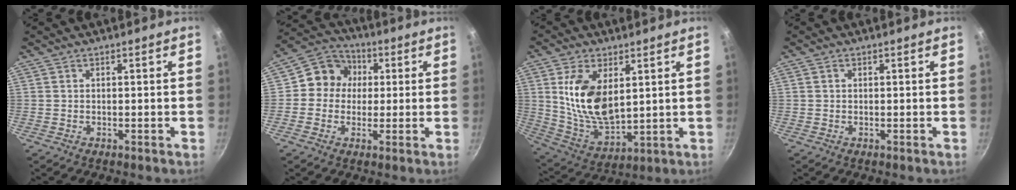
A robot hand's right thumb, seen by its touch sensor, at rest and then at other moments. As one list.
[{"total": 8.9, "force": [1.0, 8.3, 3.2], "torque": [-0.013, 0.019, -0.006]}, {"total": 14.5, "force": [3.6, 8.0, 11.6], "torque": [-0.204, -0.029, 0.084]}, {"total": 0.6, "force": [0.2, 0.5, 0.2], "torque": [-0.003, 0.004, 0.002]}]